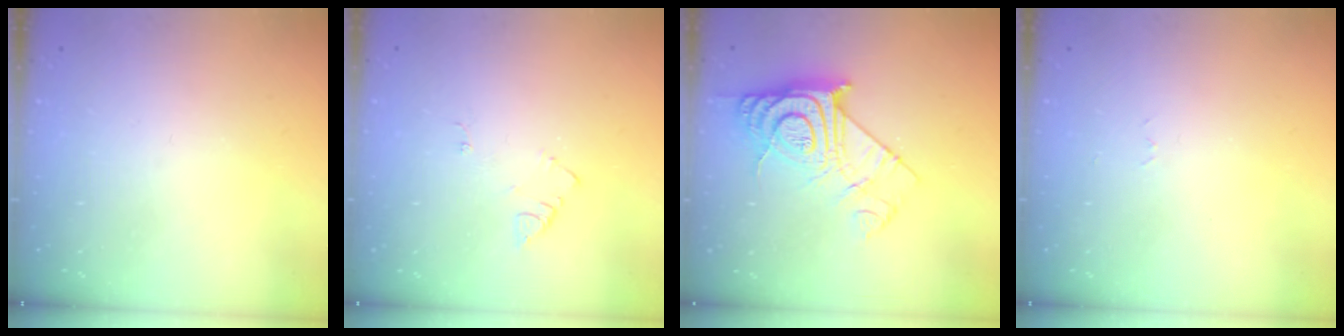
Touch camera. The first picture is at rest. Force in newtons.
{"total": 4.2, "press": 4.2, "slide": 0.4}
{"total": 15.3, "press": 15.2, "slide": 1.1}
{"total": 2.6, "press": 2.6, "slide": 0.4}